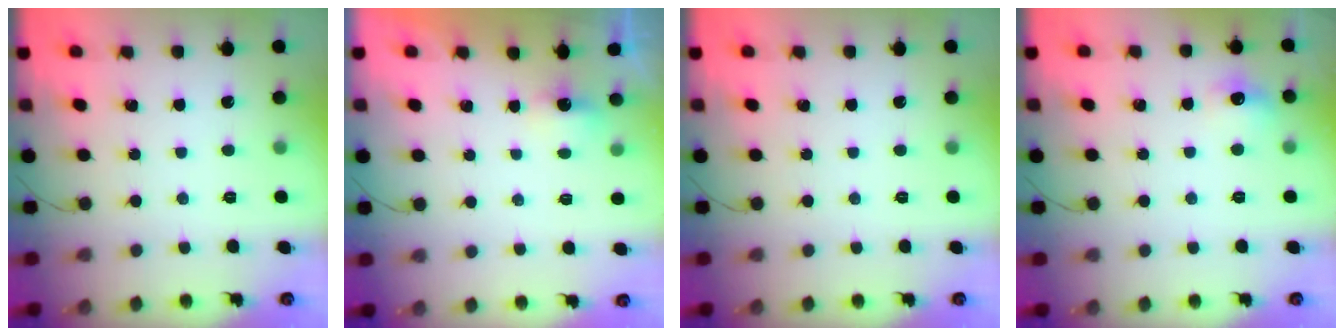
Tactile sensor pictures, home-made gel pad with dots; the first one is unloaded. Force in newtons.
{"total": 1.8, "press": 1.6, "slide": 0.8}
{"total": 0.0}
{"total": 6.3, "press": 6.3, "slide": 0.9}